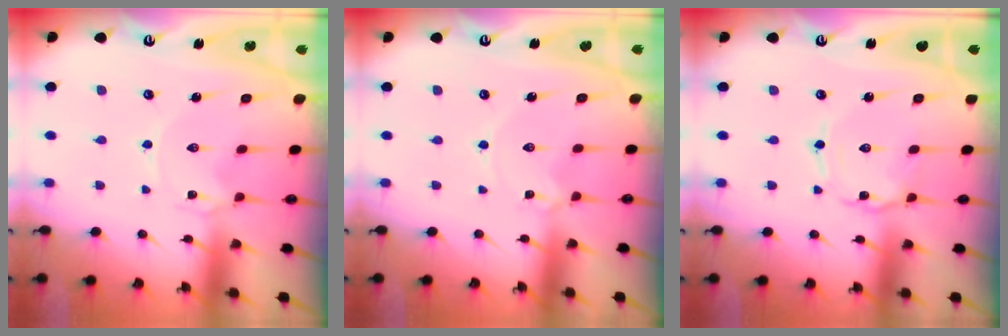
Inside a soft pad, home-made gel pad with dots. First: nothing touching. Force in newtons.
{"total": 1.7, "press": 1.6, "slide": 0.1}
{"total": 0.7, "press": 0.7, "slide": 0.1}